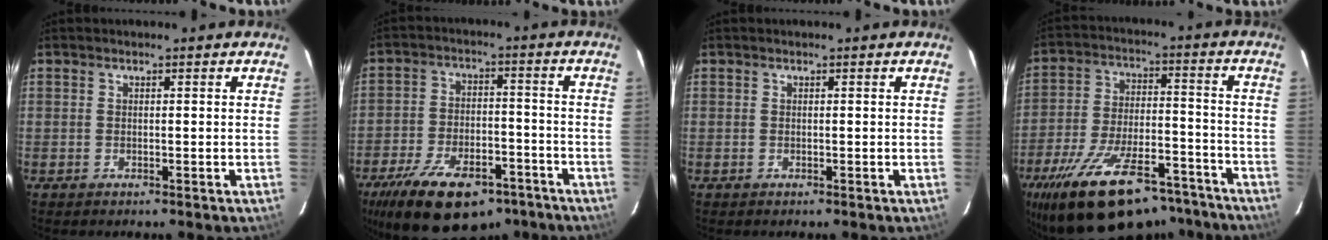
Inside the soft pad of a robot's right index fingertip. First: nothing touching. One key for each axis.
{"total": 21.3, "fx": -14.3, "fy": 10.1, "fz": 12.2, "tx": -0.243, "ty": -0.013, "tz": -0.214}
{"total": 0.0}
{"total": 27.3, "fx": -21.0, "fy": 10.3, "fz": 14.1, "tx": -0.268, "ty": -0.013, "tz": -0.305}